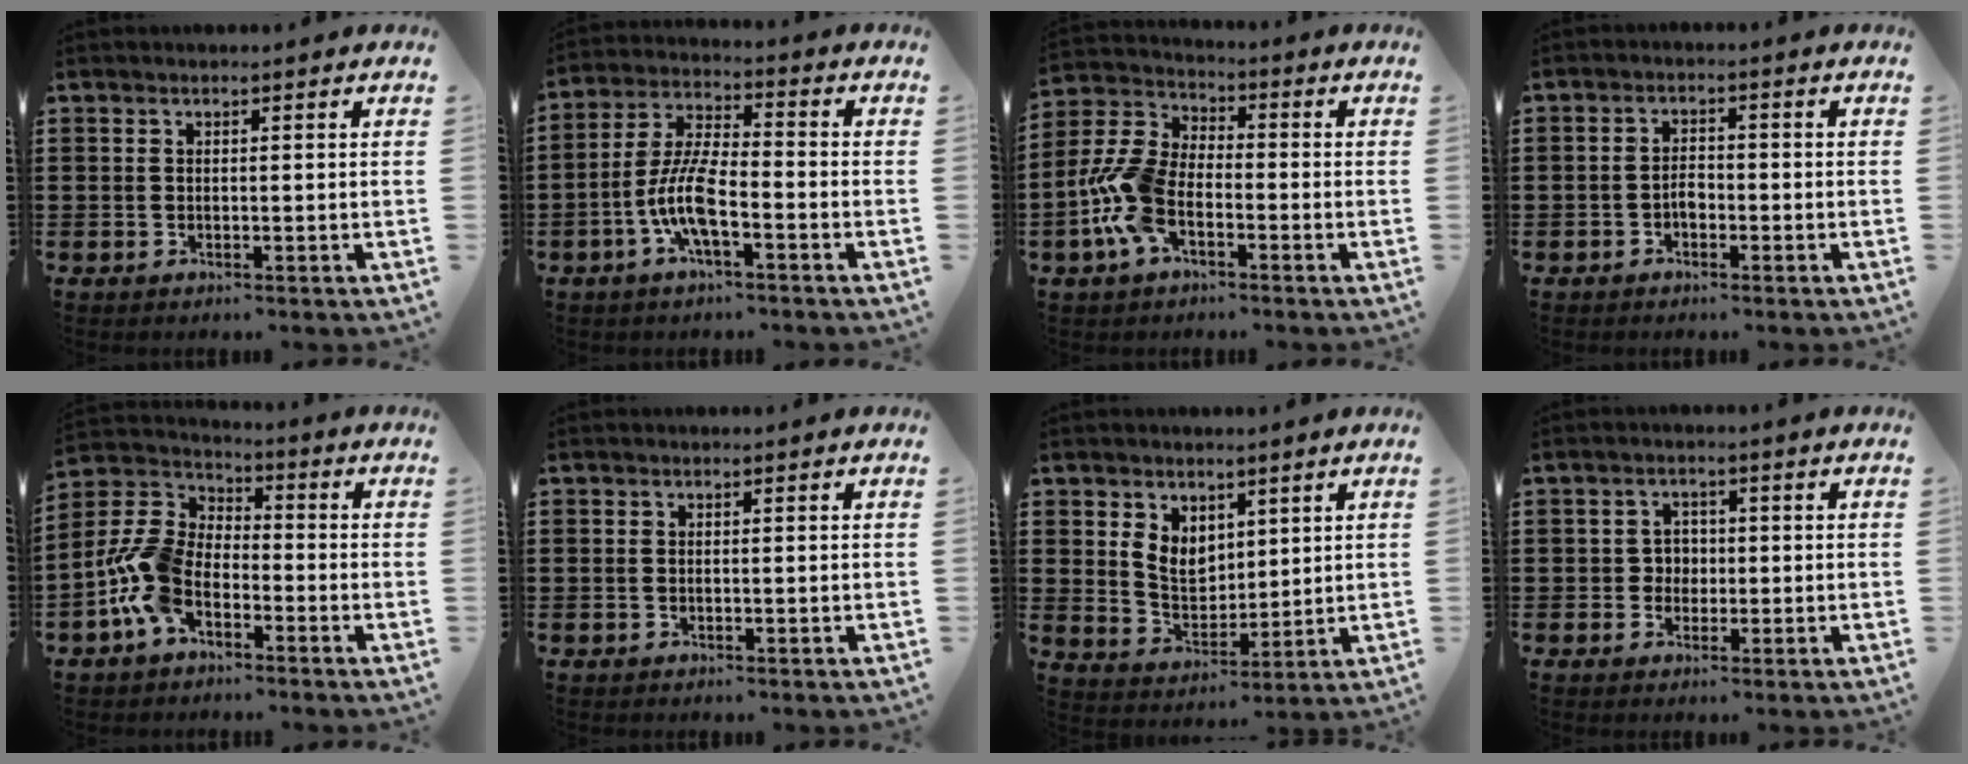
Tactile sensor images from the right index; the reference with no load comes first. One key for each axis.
{"total": 8.2, "fx": -3.3, "fy": 2.3, "fz": 7.2, "tx": -0.170, "ty": -0.010, "tz": -0.069}
{"total": 9.0, "fx": -3.4, "fy": 4.7, "fz": 6.8, "tx": -0.189, "ty": -0.008, "tz": -0.073}
{"total": 1.8, "fx": -0.9, "fy": 1.2, "fz": 1.0, "tx": -0.019, "ty": 0.005, "tz": -0.018}
{"total": 9.2, "fx": -3.9, "fy": 5.3, "fz": 6.4, "tx": -0.190, "ty": -0.011, "tz": -0.089}
{"total": 0.0}
{"total": 5.6, "fx": 2.8, "fy": 4.1, "fz": 2.6, "tx": -0.059, "ty": 0.004, "tz": 0.051}
{"total": 2.3, "fx": -0.2, "fy": 2.0, "fz": 1.0, "tx": -0.026, "ty": 0.007, "tz": -0.007}